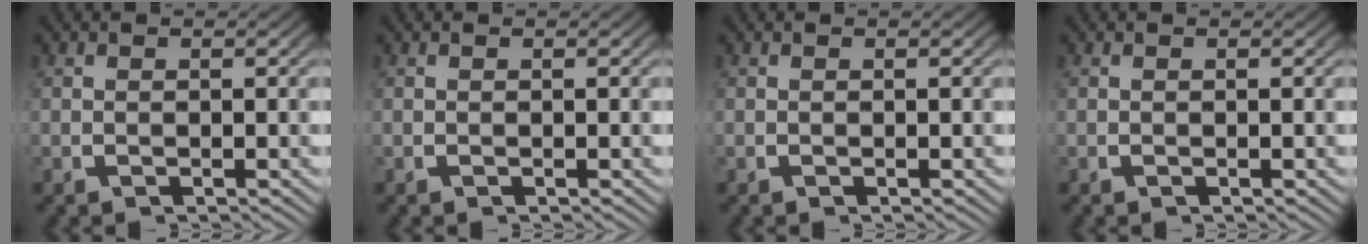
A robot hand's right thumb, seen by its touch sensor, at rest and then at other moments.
{"total": 0.0}
{"total": 0.0}
{"total": 0.0}